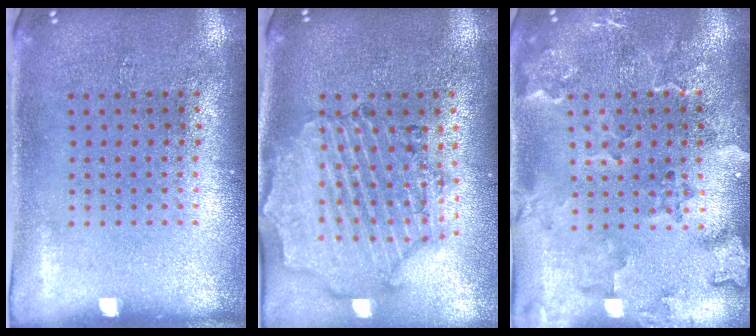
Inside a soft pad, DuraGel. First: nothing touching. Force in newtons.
{"total": 1.7, "press": 1.6, "slide": 0.3}
{"total": 2.4, "press": 2.2, "slide": 0.9}